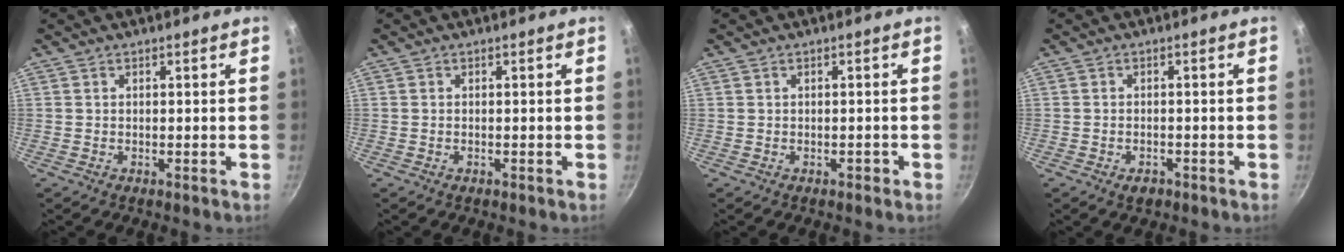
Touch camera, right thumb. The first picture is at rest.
{"total": 0.0}
{"total": 0.8, "force": [-0.4, 0.5, 0.4], "torque": [-0.002, 0.003, -0.009]}
{"total": 2.1, "force": [-1.3, 1.3, 1.1], "torque": [-0.017, 0.007, -0.016]}